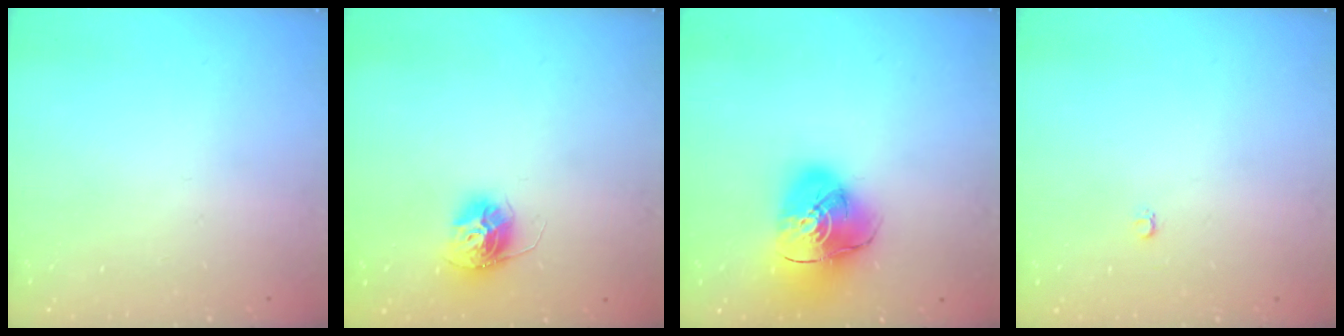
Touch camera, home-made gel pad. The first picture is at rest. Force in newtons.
{"total": 11.9, "press": 11.9, "slide": 1.0}
{"total": 16.0, "press": 15.8, "slide": 2.1}
{"total": 2.6, "press": 2.6, "slide": 0.3}